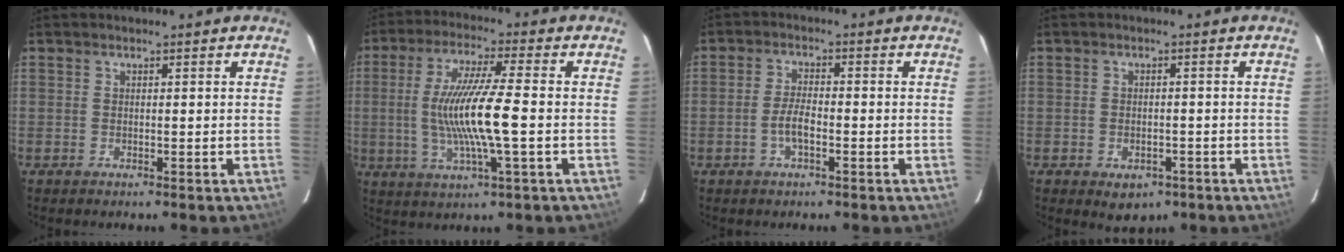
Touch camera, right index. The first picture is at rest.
{"total": 13.3, "force": [-1.4, 0.7, 13.2], "torque": [-0.250, -0.008, -0.022]}
{"total": 3.8, "force": [-1.6, 1.2, 3.2], "torque": [-0.069, 0.003, -0.029]}
{"total": 4.8, "force": [-2.5, 3.4, 2.3], "torque": [-0.045, -0.004, -0.022]}